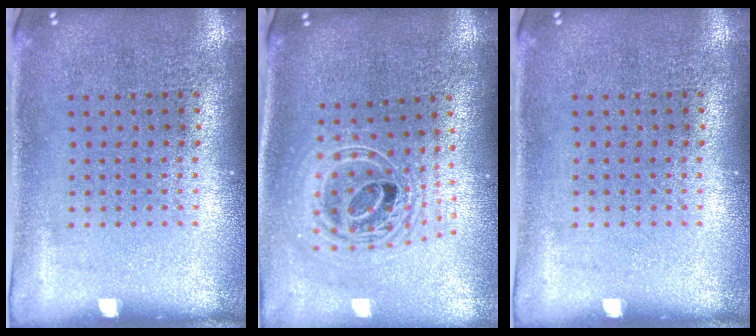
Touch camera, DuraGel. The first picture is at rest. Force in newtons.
{"total": 2.4, "press": 1.8, "slide": 1.6}
{"total": 0.0}